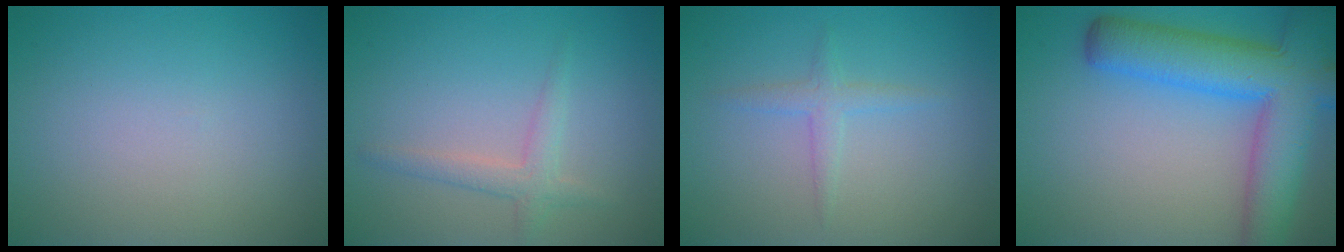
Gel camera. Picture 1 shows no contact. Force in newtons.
{"total": 2.0, "press": 2.0, "slide": 0.1}
{"total": 1.5, "press": 1.5, "slide": 0.0}
{"total": 9.4, "press": 9.4, "slide": 0.4}